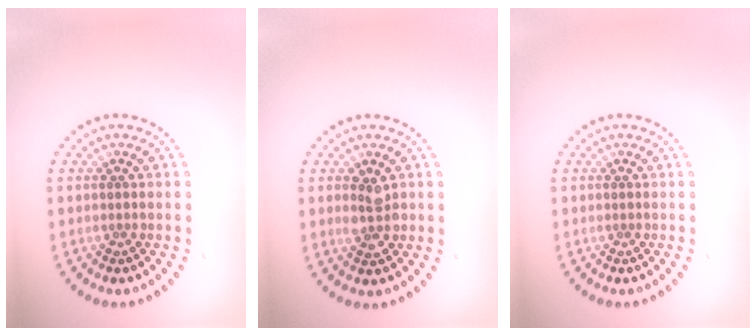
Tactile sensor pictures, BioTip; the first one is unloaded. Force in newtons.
{"total": 2.3, "press": 2.3, "slide": 0.2}
{"total": 0.0}